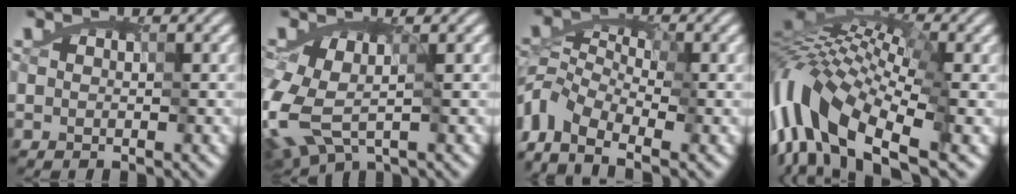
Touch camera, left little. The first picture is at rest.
{"total": 6.6, "force": [-2.7, 3.3, 5.0], "torque": [-0.111, -0.010, -0.056]}
{"total": 5.9, "force": [-4.7, 2.5, 2.5], "torque": [-0.045, 0.007, -0.112]}
{"total": 13.9, "force": [-5.6, 6.2, 11.1], "torque": [-0.242, 0.007, -0.120]}